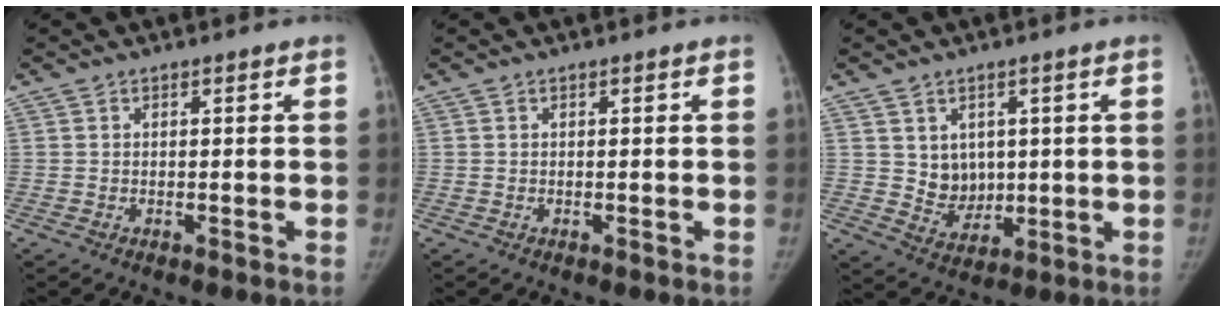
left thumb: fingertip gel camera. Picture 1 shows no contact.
{"total": 0.0}
{"total": 6.4, "force": [1.4, 5.3, 3.2], "torque": [-0.023, -0.016, 0.039]}